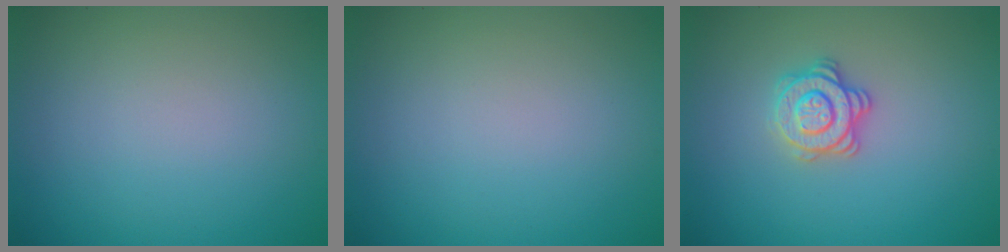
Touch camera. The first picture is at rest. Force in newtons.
{"total": 0.0}
{"total": 2.8, "press": 2.6, "slide": 1.0}